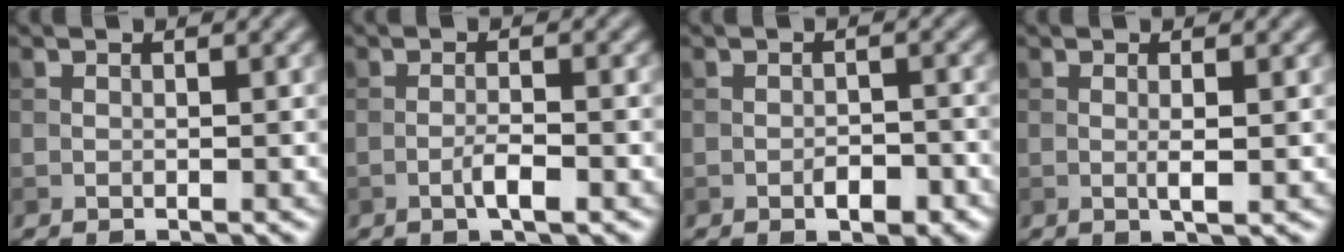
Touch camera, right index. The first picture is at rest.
{"total": 2.2, "force": [-1.0, 0.3, 1.9], "torque": [-0.036, 0.004, -0.020]}
{"total": 2.5, "force": [-1.2, 1.0, 1.9], "torque": [-0.027, 0.000, -0.018]}
{"total": 1.7, "force": [0.0, 0.2, 1.6], "torque": [-0.032, -0.001, -0.001]}